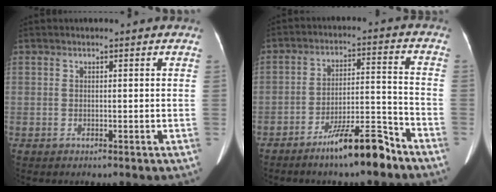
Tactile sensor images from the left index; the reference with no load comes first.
{"total": 9.5, "force": [-7.4, 0.9, 5.9], "torque": [-0.099, 0.003, -0.126]}